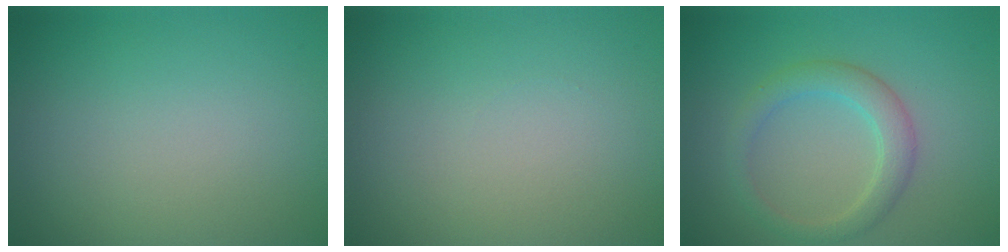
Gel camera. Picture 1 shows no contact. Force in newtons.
{"total": 0.0}
{"total": 2.9, "press": 2.9, "slide": 0.4}